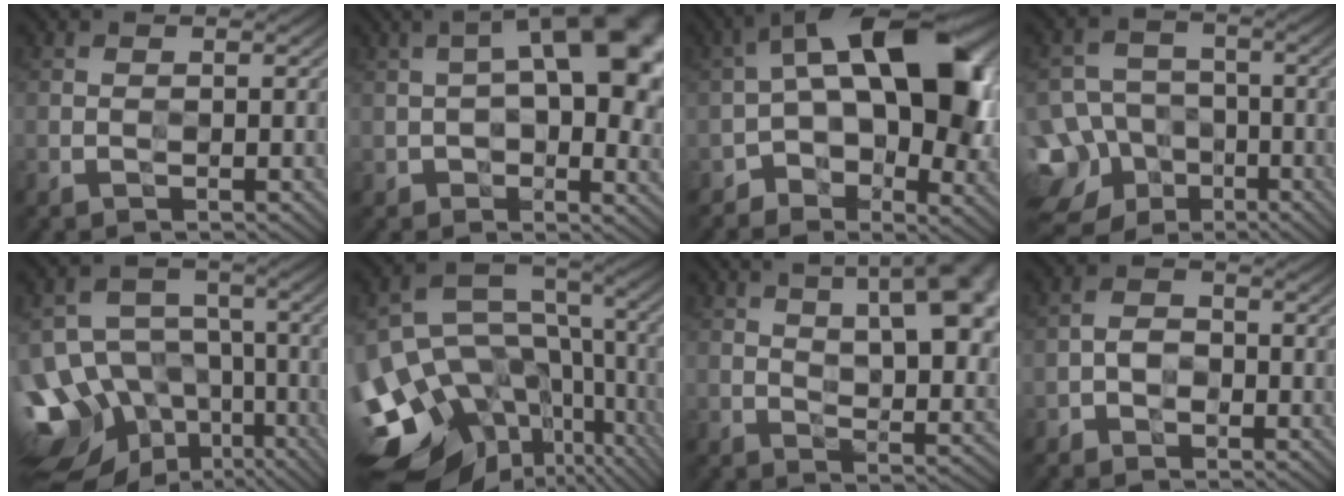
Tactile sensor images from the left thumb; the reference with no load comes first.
{"total": 14.1, "force": [2.2, 7.5, 11.7], "torque": [-0.120, 0.011, 0.029]}
{"total": 14.3, "force": [-0.6, 8.3, 11.6], "torque": [-0.145, 0.016, -0.015]}
{"total": 12.5, "force": [-6.7, 9.8, 3.8], "torque": [-0.110, -0.041, -0.107]}
{"total": 12.9, "force": [-6.2, 9.5, 6.2], "torque": [-0.145, -0.016, -0.093]}
{"total": 17.2, "force": [-6.2, 11.4, 11.4], "torque": [-0.219, -0.012, -0.064]}
{"total": 14.9, "force": [7.0, 6.4, 11.5], "torque": [-0.122, 0.034, 0.095]}
{"total": 1.7, "force": [-0.8, 1.3, 0.6], "torque": [-0.006, 0.008, -0.022]}